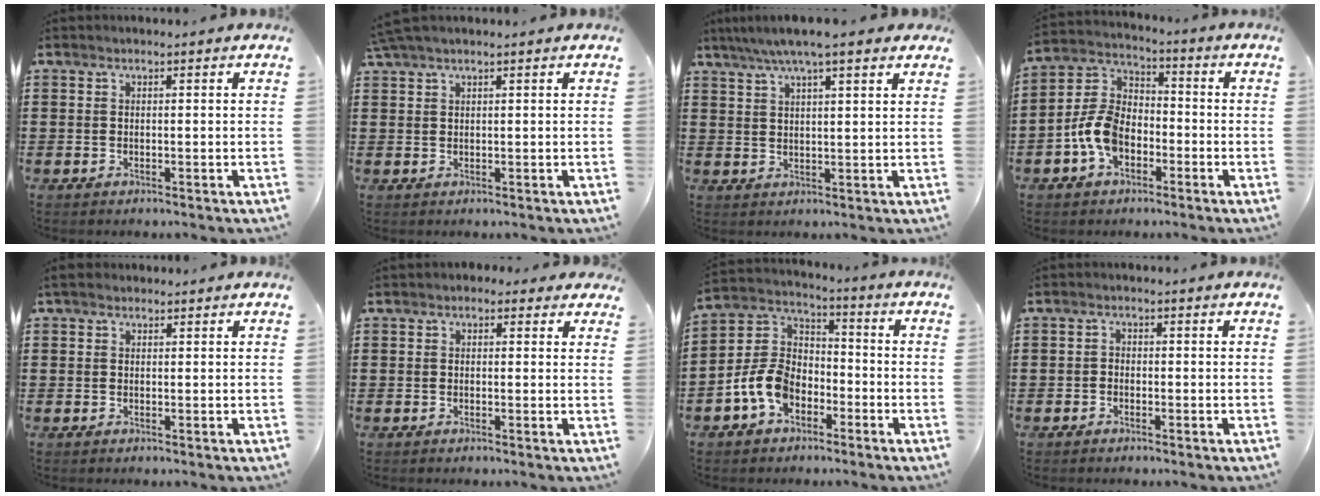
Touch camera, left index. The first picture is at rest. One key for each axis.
{"total": 1.8, "fx": 1.3, "fy": 0.1, "fz": 1.2, "tx": -0.026, "ty": 0.002, "tz": 0.025}
{"total": 5.6, "fx": 4.2, "fy": 0.5, "fz": 3.7, "tx": -0.082, "ty": -0.003, "tz": 0.073}
{"total": 8.5, "fx": -3.6, "fy": 5.3, "fz": 5.6, "tx": -0.156, "ty": 0.003, "tz": -0.080}
{"total": 1.2, "fx": 0.9, "fy": 0.7, "fz": 0.5, "tx": -0.013, "ty": 0.005, "tz": 0.017}
{"total": 1.4, "fx": 0.7, "fy": 1.2, "fz": 0.5, "tx": -0.006, "ty": 0.006, "tz": 0.009}
{"total": 8.9, "fx": -4.2, "fy": 6.0, "fz": 5.1, "tx": -0.155, "ty": 0.003, "tz": -0.091}
{"total": 1.2, "fx": -1.0, "fy": 0.6, "fz": 0.1, "tx": -0.007, "ty": 0.003, "tz": -0.022}